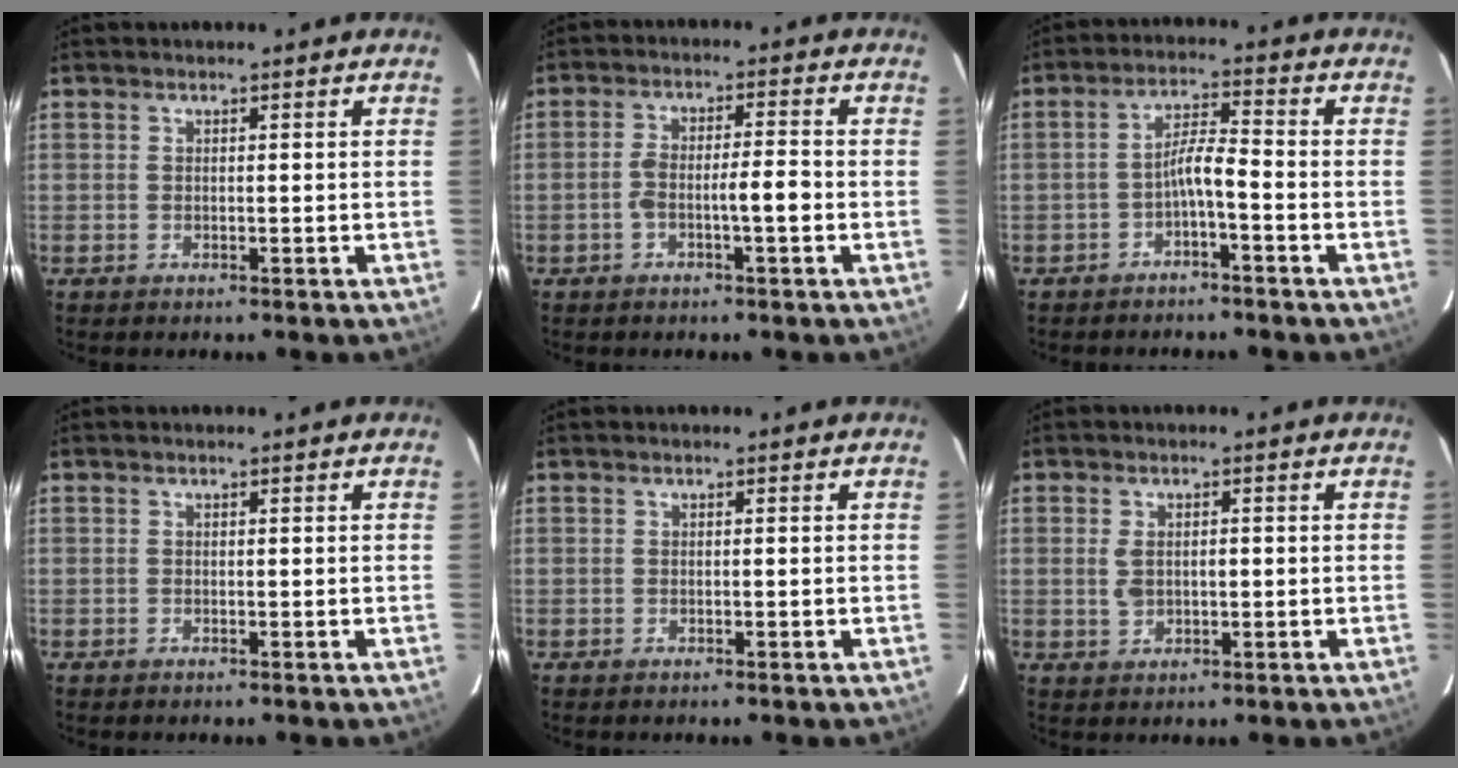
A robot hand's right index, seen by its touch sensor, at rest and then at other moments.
{"total": 4.9, "force": [-1.6, 0.6, 4.6], "torque": [-0.087, 0.017, -0.026]}
{"total": 4.4, "force": [-1.9, 0.4, 4.0], "torque": [-0.072, 0.015, -0.033]}
{"total": 0.0}
{"total": 0.0}
{"total": 3.1, "force": [0.1, 1.8, 2.6], "torque": [-0.054, 0.005, 0.007]}